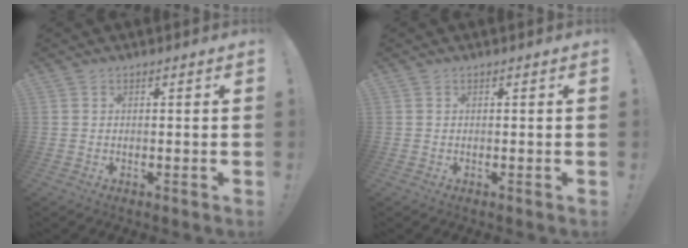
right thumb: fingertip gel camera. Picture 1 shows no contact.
{"total": 0.0}